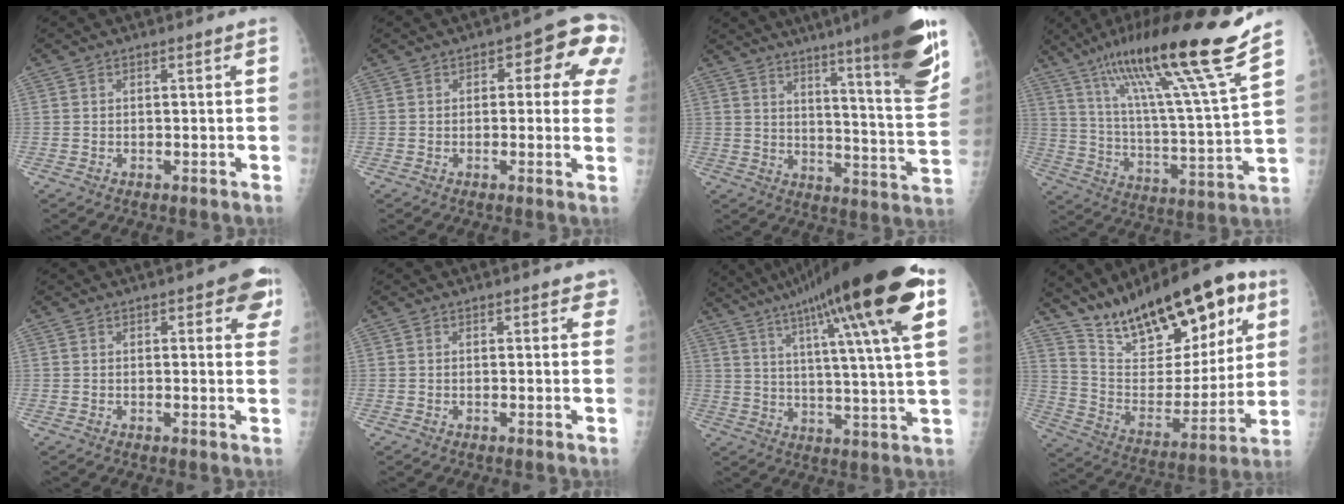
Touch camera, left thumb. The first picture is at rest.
{"total": 10.3, "force": [2.7, 5.3, 8.4], "torque": [-0.046, 0.015, 0.021]}
{"total": 25.0, "force": [16.3, 2.3, 18.9], "torque": [-0.251, -0.082, 0.227]}
{"total": 23.5, "force": [16.3, 0.5, 16.9], "torque": [-0.261, -0.069, 0.274]}
{"total": 6.8, "force": [3.4, 2.7, 5.2], "torque": [-0.031, -0.008, 0.031]}
{"total": 2.5, "force": [1.8, 1.2, 1.3], "torque": [0.010, -0.003, 0.015]}
{"total": 26.5, "force": [14.0, 2.8, 22.4], "torque": [-0.350, -0.015, 0.205]}
{"total": 25.8, "force": [16.2, 10.1, 17.3], "torque": [-0.232, -0.049, 0.274]}